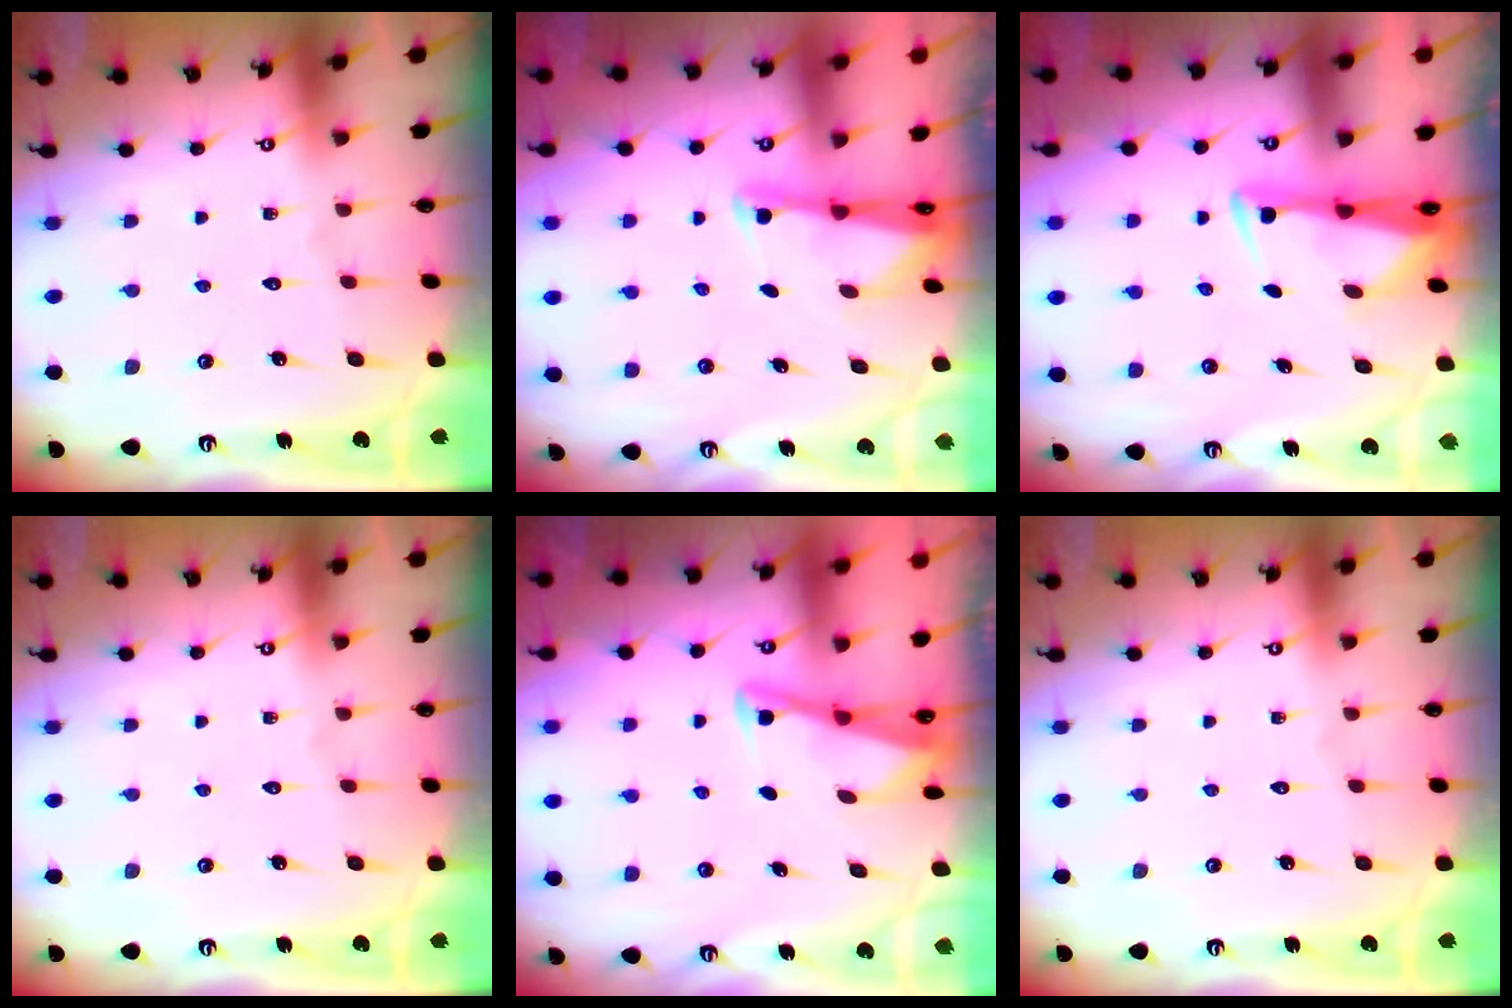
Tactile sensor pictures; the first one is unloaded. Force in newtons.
{"total": 2.0, "press": 1.9, "slide": 0.4}
{"total": 2.9, "press": 2.8, "slide": 0.9}
{"total": 0.0}
{"total": 2.9, "press": 2.9, "slide": 0.3}
{"total": 0.0}